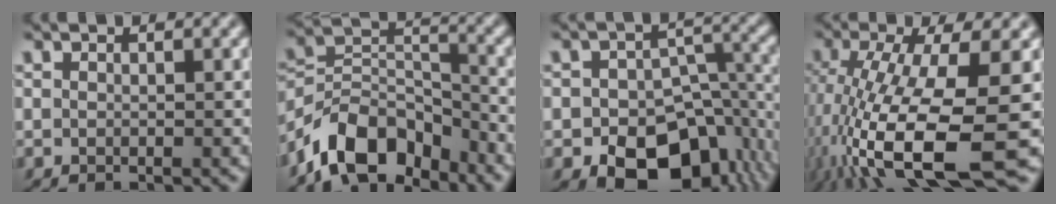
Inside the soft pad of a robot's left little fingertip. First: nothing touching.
{"total": 8.5, "force": [-6.2, 4.4, 3.9], "torque": [-0.052, 0.008, -0.129]}
{"total": 13.5, "force": [-6.3, 9.1, 7.7], "torque": [-0.102, -0.006, -0.085]}
{"total": 13.4, "force": [-4.6, 3.8, 12.0], "torque": [-0.244, -0.023, -0.075]}